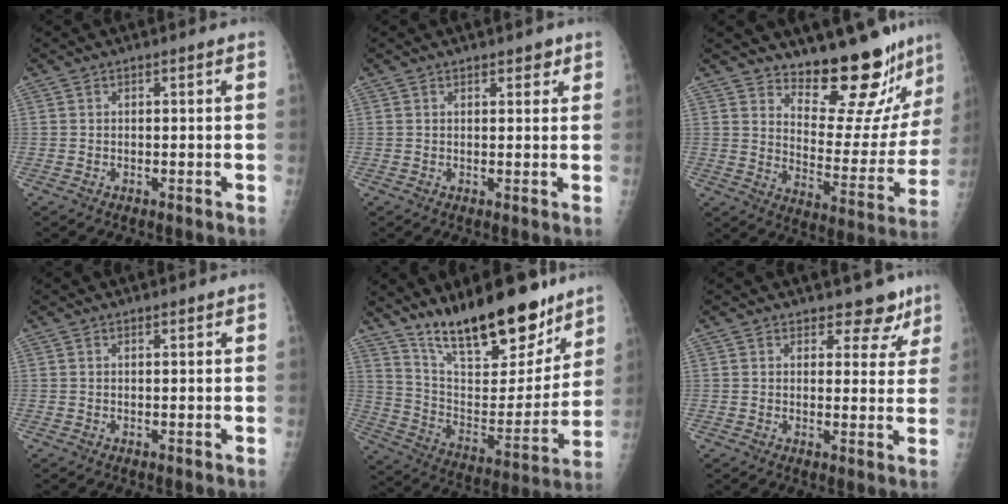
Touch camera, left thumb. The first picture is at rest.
{"total": 2.0, "force": [1.4, 1.1, 1.0], "torque": [0.003, -0.006, 0.014]}
{"total": 17.9, "force": [15.9, 4.5, 6.8], "torque": [-0.040, -0.153, 0.217]}
{"total": 0.5, "force": [0.4, 0.2, 0.3], "torque": [-0.005, -0.003, 0.006]}
{"total": 23.2, "force": [17.4, 8.0, 13.0], "torque": [-0.158, -0.094, 0.289]}
{"total": 6.1, "force": [4.8, 3.4, 1.5], "torque": [0.015, -0.030, 0.052]}